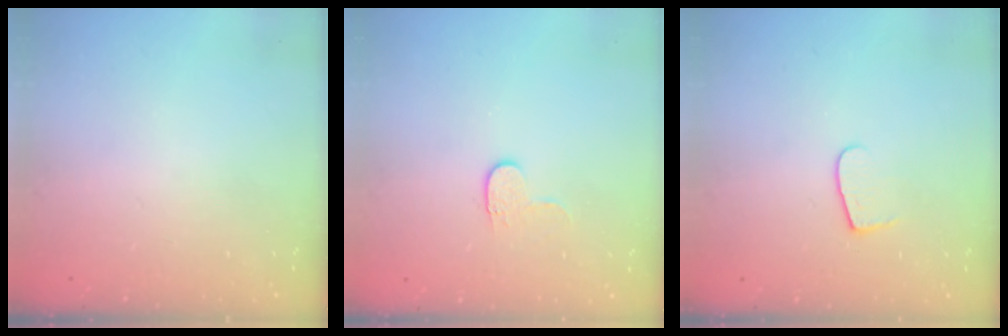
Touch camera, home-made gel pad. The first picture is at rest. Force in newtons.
{"total": 3.9, "press": 3.9, "slide": 0.5}
{"total": 5.5, "press": 5.5, "slide": 0.5}